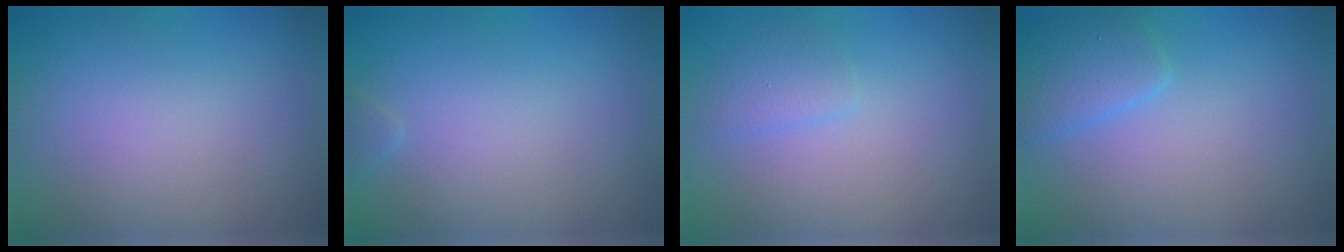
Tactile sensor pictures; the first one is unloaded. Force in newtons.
{"total": 0.5, "press": 0.5, "slide": 0.1}
{"total": 1.3, "press": 1.3, "slide": 0.1}
{"total": 2.3, "press": 2.3, "slide": 0.1}